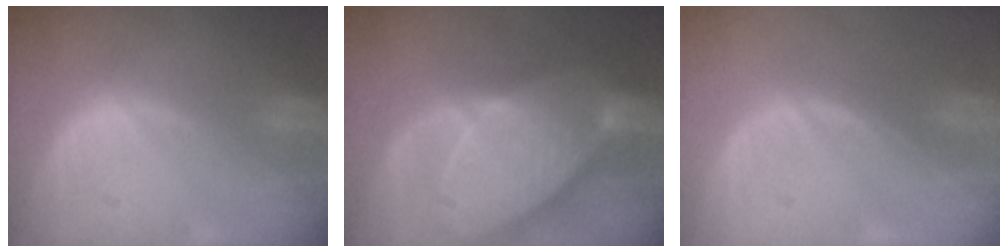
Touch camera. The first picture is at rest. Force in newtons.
{"total": 10.7, "press": 9.4, "slide": 5.1}
{"total": 0.0}